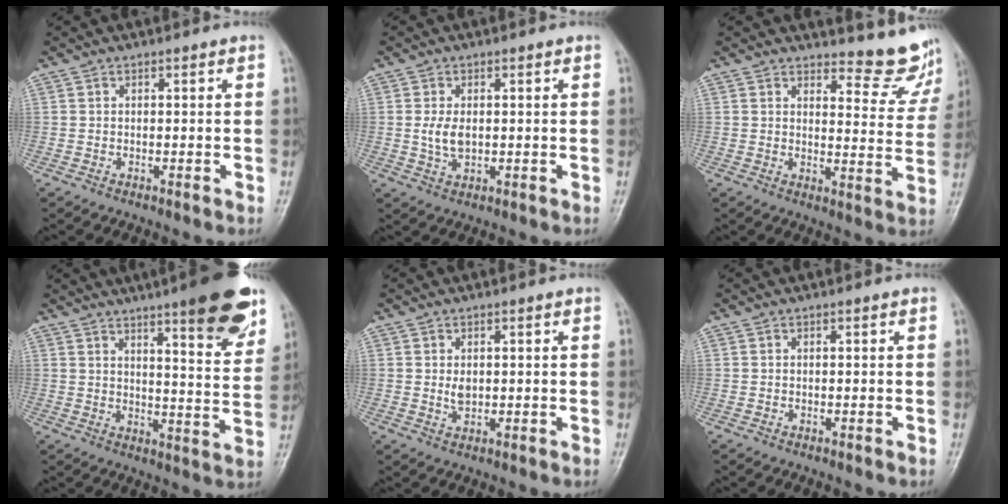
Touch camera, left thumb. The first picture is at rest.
{"total": 3.8, "force": [0.4, 2.1, 3.2], "torque": [-0.063, -0.006, 0.012]}
{"total": 9.4, "force": [9.0, 2.0, 1.8], "torque": [0.006, -0.099, 0.102]}
{"total": 15.0, "force": [9.5, 2.8, 11.4], "torque": [-0.129, -0.052, 0.132]}
{"total": 2.3, "force": [0.5, 1.4, 1.7], "torque": [-0.024, -0.006, 0.012]}
{"total": 0.0}